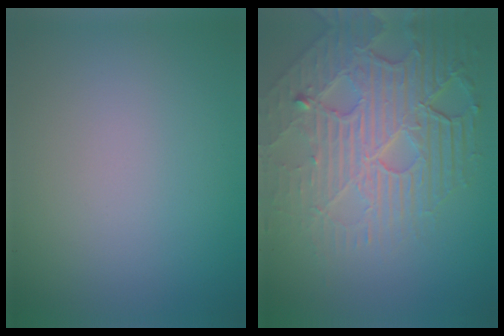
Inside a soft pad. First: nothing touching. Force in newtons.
{"total": 8.7, "press": 5.9, "slide": 6.4}